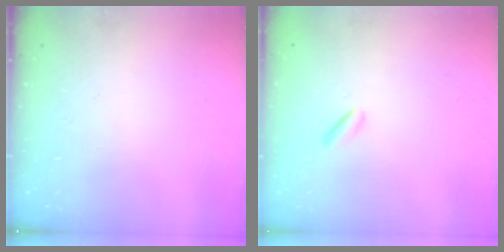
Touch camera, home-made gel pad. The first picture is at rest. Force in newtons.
{"total": 1.1, "press": 0.9, "slide": 0.7}